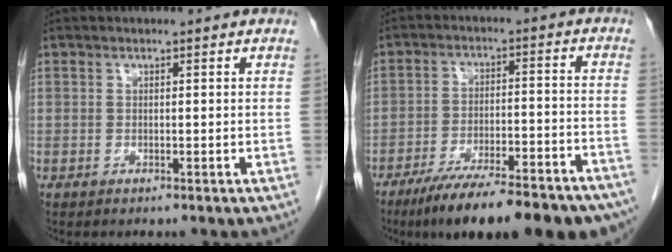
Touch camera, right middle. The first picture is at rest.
{"total": 21.9, "force": [-17.4, 4.0, 12.6], "torque": [-0.130, 0.002, -0.247]}